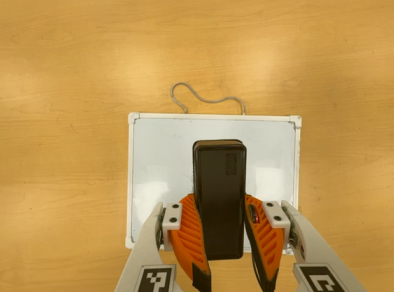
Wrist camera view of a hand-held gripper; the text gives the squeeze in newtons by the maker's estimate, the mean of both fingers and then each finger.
{"total": 10.0, "left": 7.9, "right": 12.2}